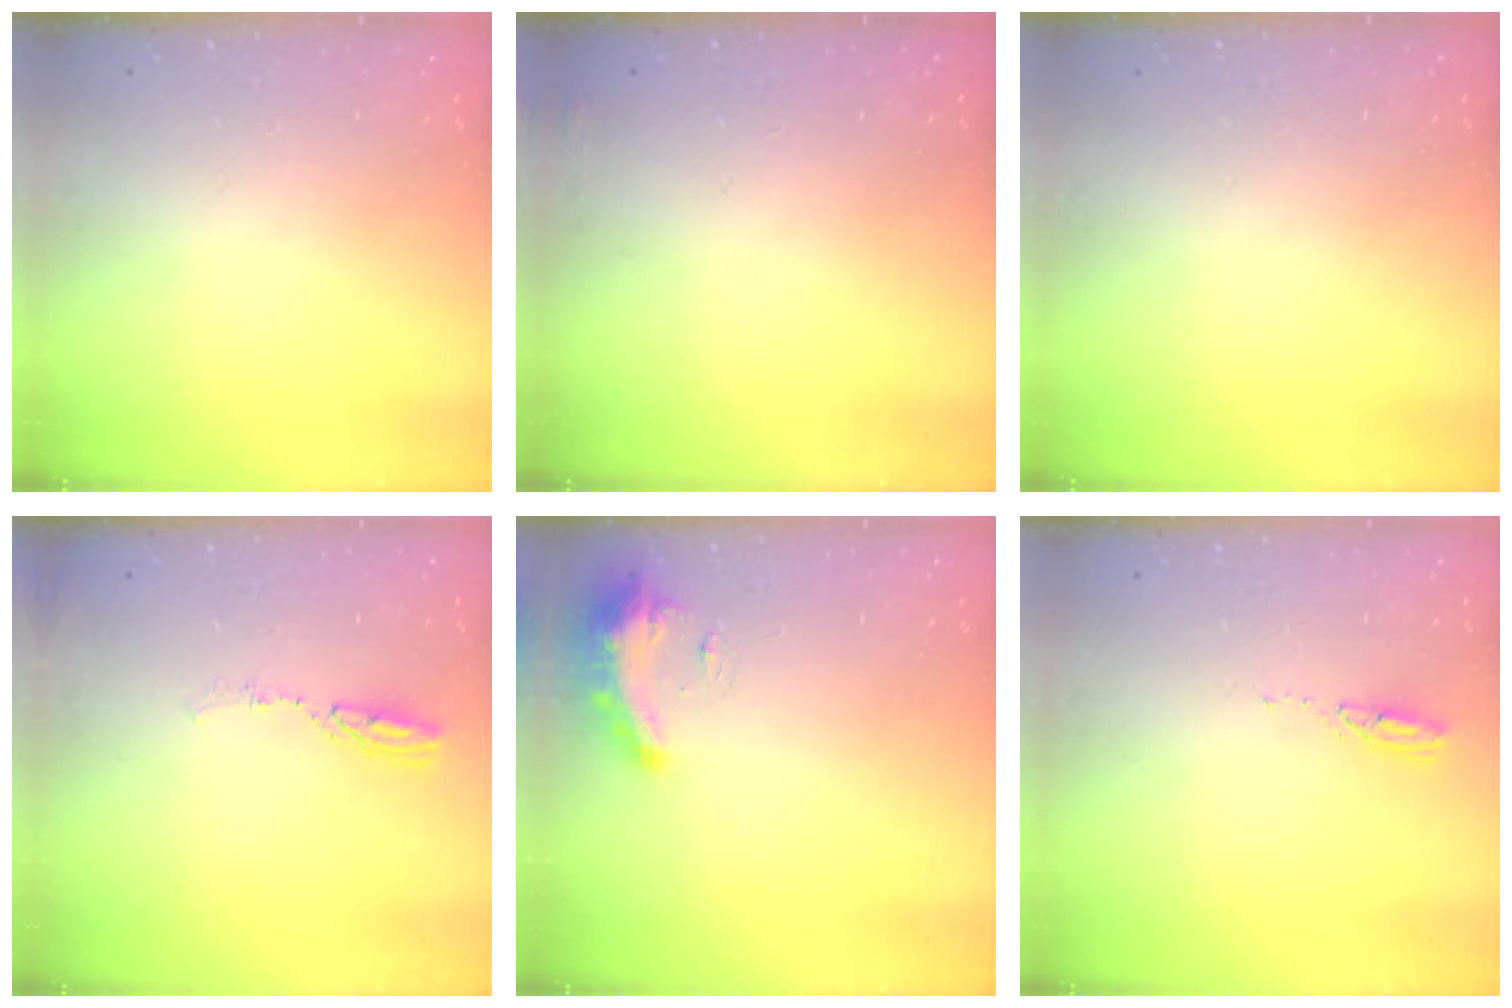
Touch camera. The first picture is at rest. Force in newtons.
{"total": 3.9, "press": 3.6, "slide": 1.5}
{"total": 0.0}
{"total": 5.2, "press": 5.1, "slide": 0.4}
{"total": 8.8, "press": 8.7, "slide": 0.8}
{"total": 3.0, "press": 3.0, "slide": 0.1}